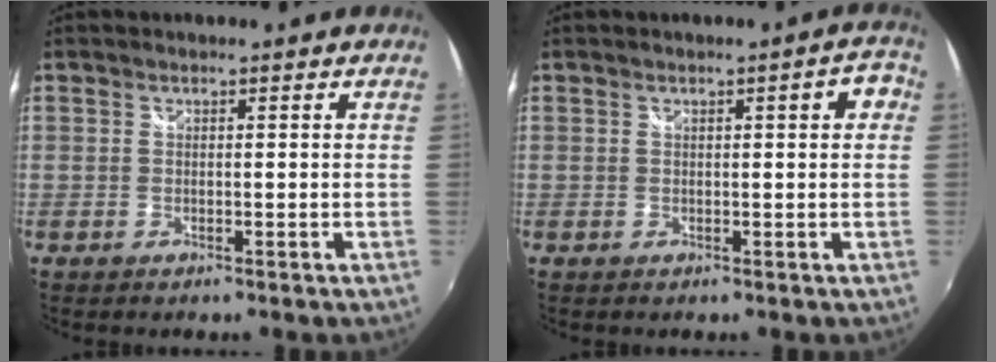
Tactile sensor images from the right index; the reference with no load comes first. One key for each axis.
{"total": 3.4, "fx": 0.9, "fy": 0.7, "fz": 3.2, "tx": -0.042, "ty": 0.010, "tz": 0.014}